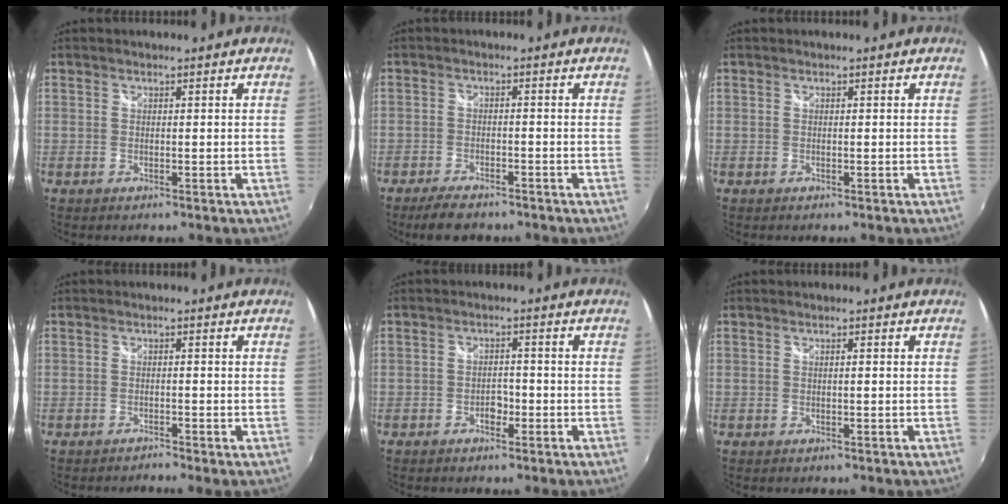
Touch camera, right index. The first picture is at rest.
{"total": 5.9, "force": [-5.0, 2.0, 2.5], "torque": [-0.067, -0.008, -0.081]}
{"total": 0.0}
{"total": 0.9, "force": [-0.9, 0.0, 0.0], "torque": [0.001, -0.006, -0.017]}
{"total": 2.5, "force": [-1.2, 1.7, 1.5], "torque": [-0.026, 0.003, -0.021]}
{"total": 0.6, "force": [0.1, 0.0, 0.6], "torque": [-0.010, 0.001, 0.000]}